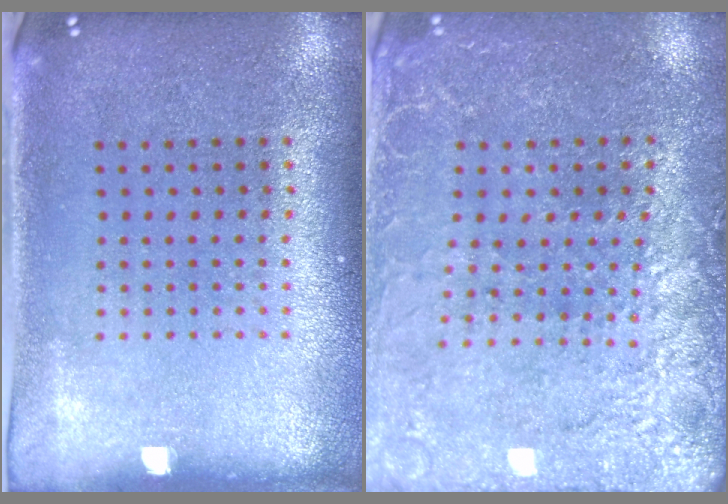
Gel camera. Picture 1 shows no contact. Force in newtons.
{"total": 2.9, "press": 2.8, "slide": 0.4}